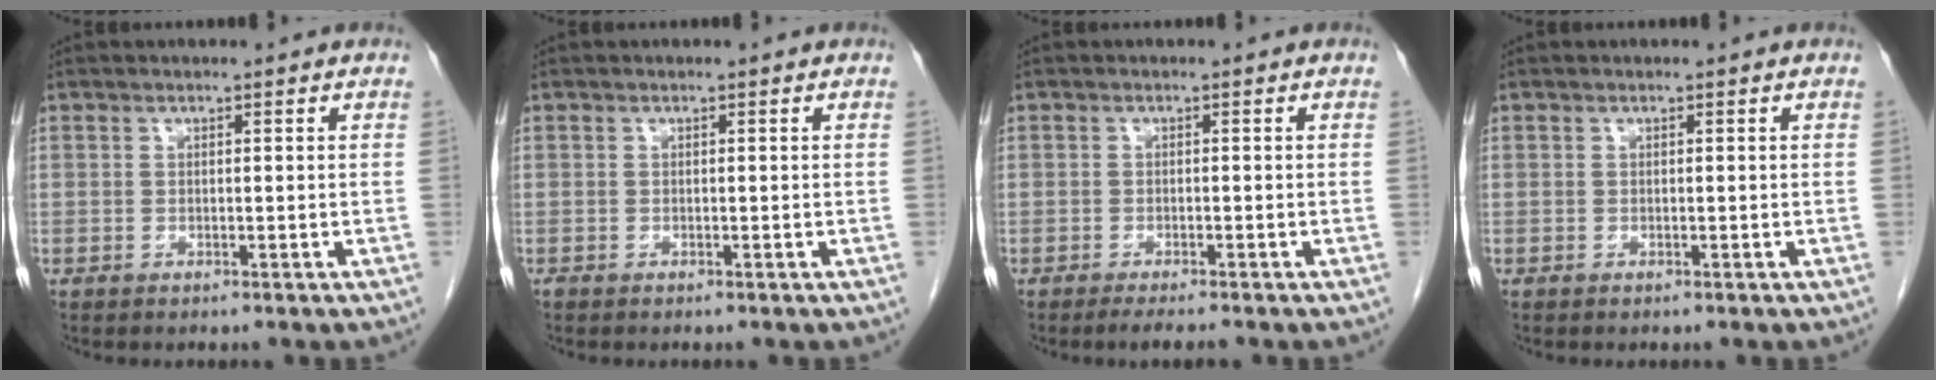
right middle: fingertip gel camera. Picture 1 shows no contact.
{"total": 0.0}
{"total": 2.6, "force": [-2.2, 0.1, 1.5], "torque": [-0.023, -0.005, -0.033]}
{"total": 0.0}